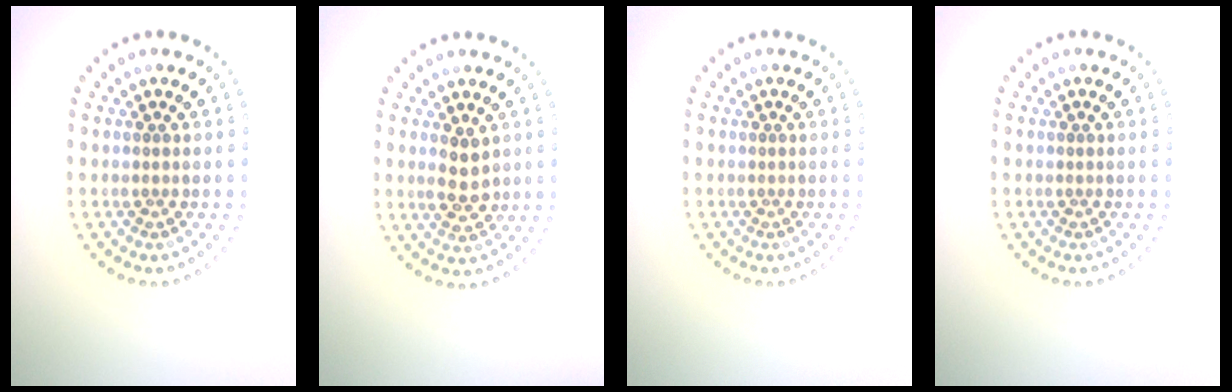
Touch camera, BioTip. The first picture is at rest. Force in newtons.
{"total": 2.6, "press": 2.6, "slide": 0.3}
{"total": 0.0}
{"total": 0.0}